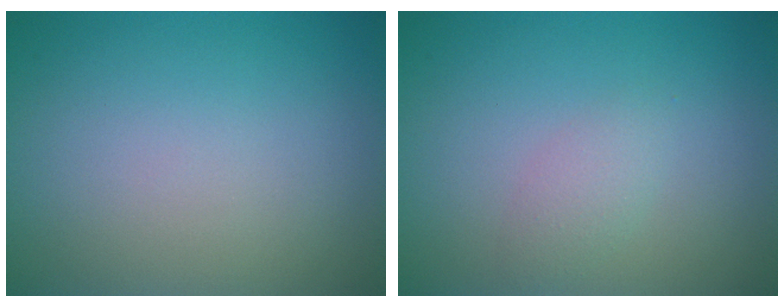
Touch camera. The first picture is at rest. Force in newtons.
{"total": 1.4, "press": 1.4, "slide": 0.1}